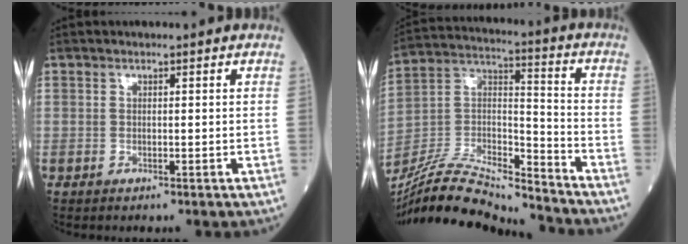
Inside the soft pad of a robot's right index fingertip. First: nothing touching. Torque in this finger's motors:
{"motor_torque": [-0.04, -0.17, 0.26, 0.04]}